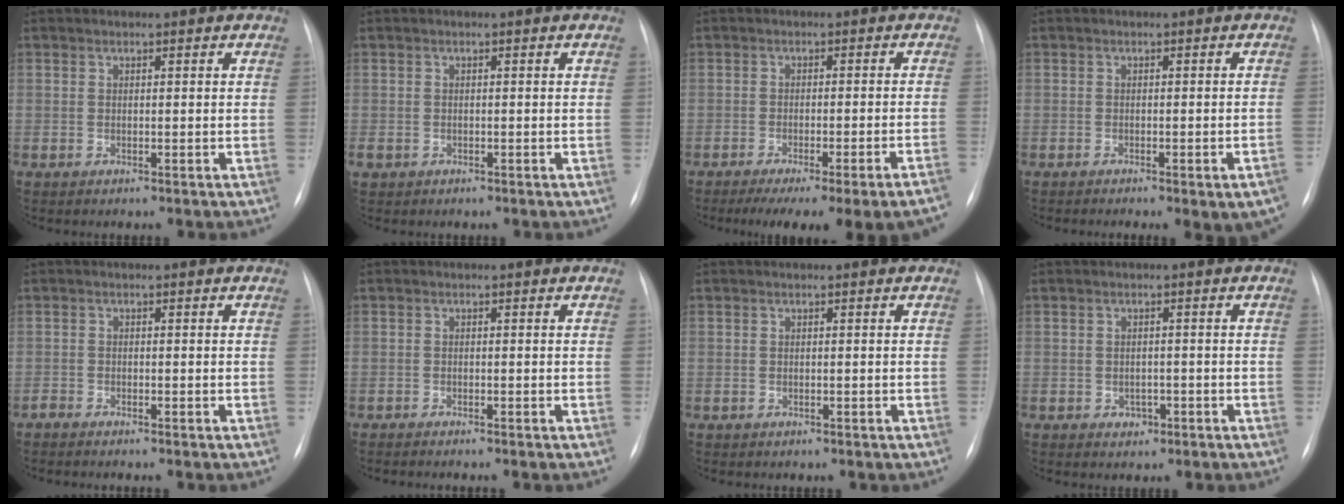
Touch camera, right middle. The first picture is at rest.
{"total": 1.7, "force": [-0.9, 1.3, 0.6], "torque": [-0.018, -0.002, -0.008]}
{"total": 15.7, "force": [-12.6, 0.5, 9.4], "torque": [-0.080, -0.016, -0.159]}
{"total": 6.3, "force": [-4.1, 1.1, 4.7], "torque": [-0.048, -0.001, -0.050]}
{"total": 1.4, "force": [-1.3, 0.0, 0.5], "torque": [-0.016, -0.005, -0.019]}
{"total": 2.2, "force": [-2.0, 0.0, 1.1], "torque": [-0.019, -0.006, -0.022]}
{"total": 0.0}
{"total": 1.7, "force": [-0.8, 1.4, 0.7], "torque": [-0.011, 0.002, -0.005]}